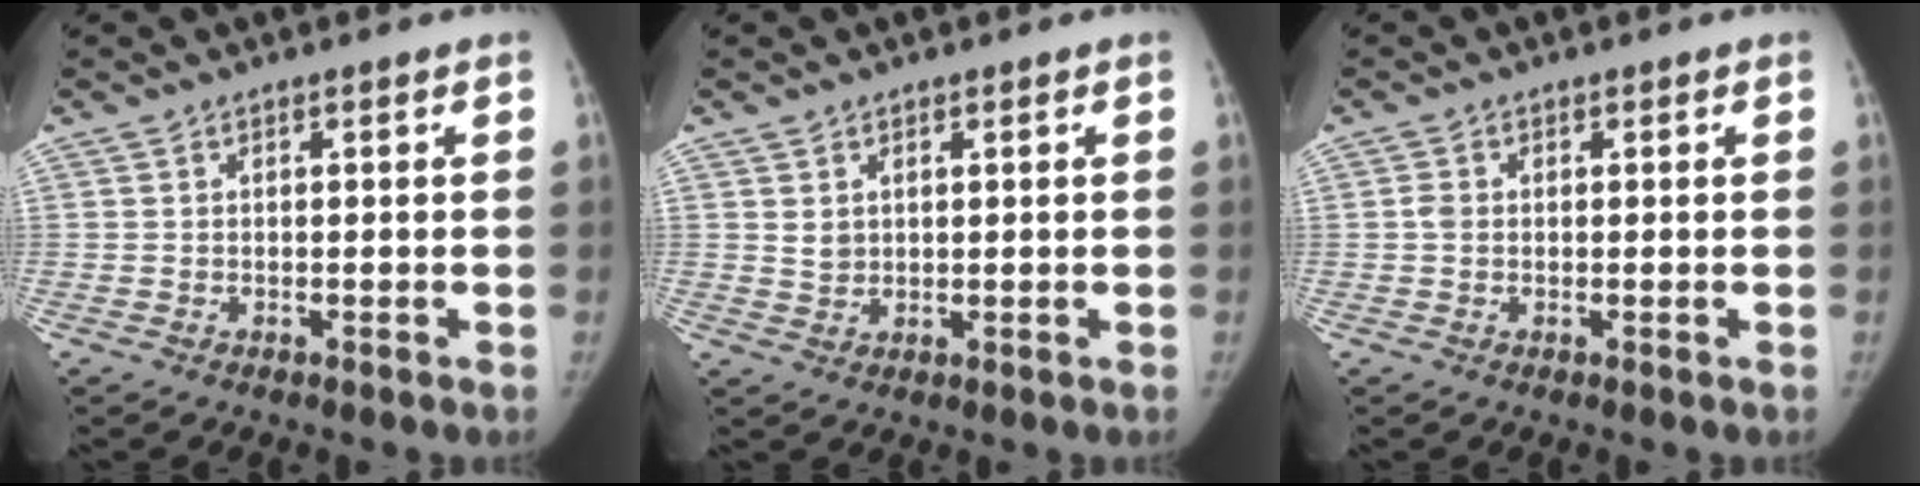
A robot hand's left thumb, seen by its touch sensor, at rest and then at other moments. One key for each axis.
{"total": 2.2, "fx": 1.0, "fy": 1.7, "fz": 0.8, "tx": -0.004, "ty": -0.011, "tz": 0.023}
{"total": 1.4, "fx": 0.1, "fy": 1.2, "fz": 0.8, "tx": -0.010, "ty": 0.002, "tz": 0.000}